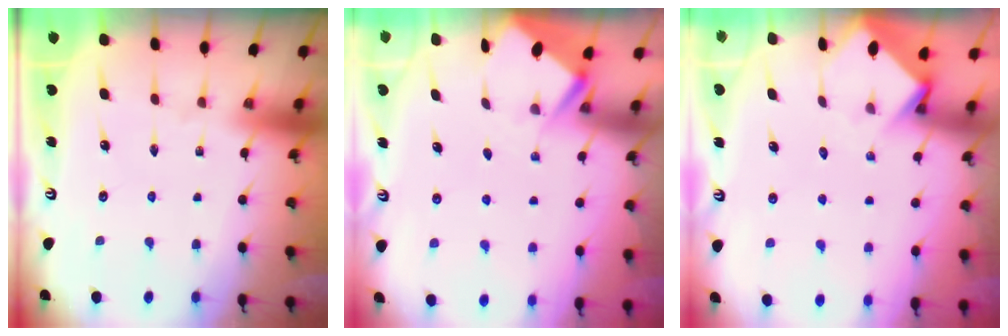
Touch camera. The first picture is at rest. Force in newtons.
{"total": 2.8, "press": 2.8, "slide": 0.3}
{"total": 3.6, "press": 3.6, "slide": 0.2}